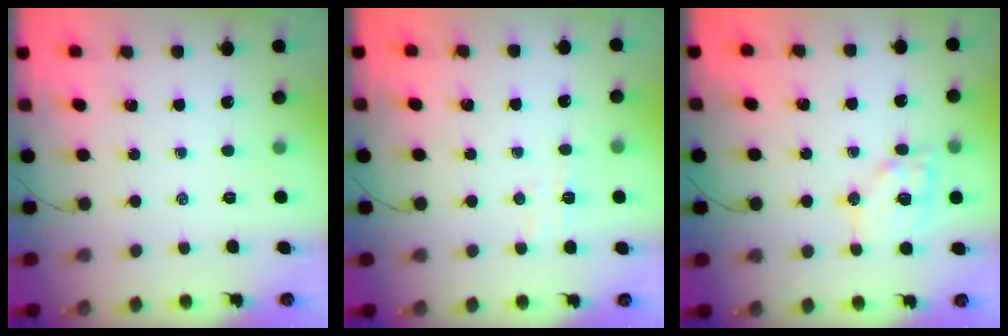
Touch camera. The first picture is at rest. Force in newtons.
{"total": 3.5, "press": 3.3, "slide": 0.9}
{"total": 11.6, "press": 11.4, "slide": 2.0}